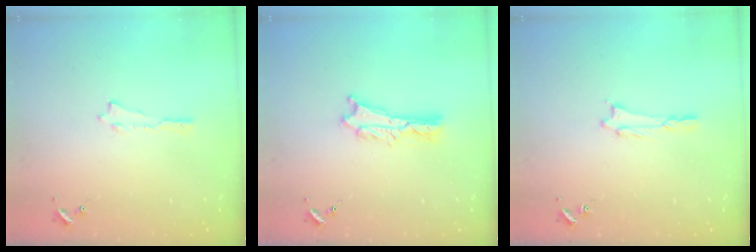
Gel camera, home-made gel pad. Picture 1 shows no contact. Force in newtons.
{"total": 2.7, "press": 2.6, "slide": 0.3}
{"total": 0.7, "press": 0.7, "slide": 0.1}